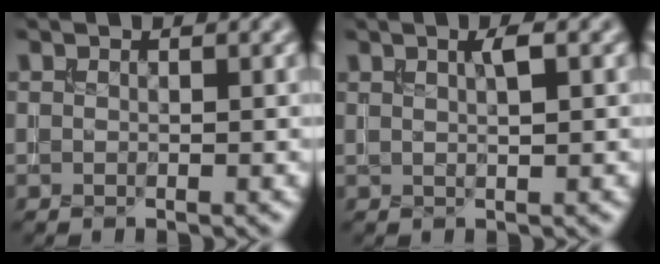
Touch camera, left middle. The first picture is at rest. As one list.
[{"total": 1.6, "force": [0.6, 0.3, 1.5], "torque": [-0.026, 0.000, 0.009]}]